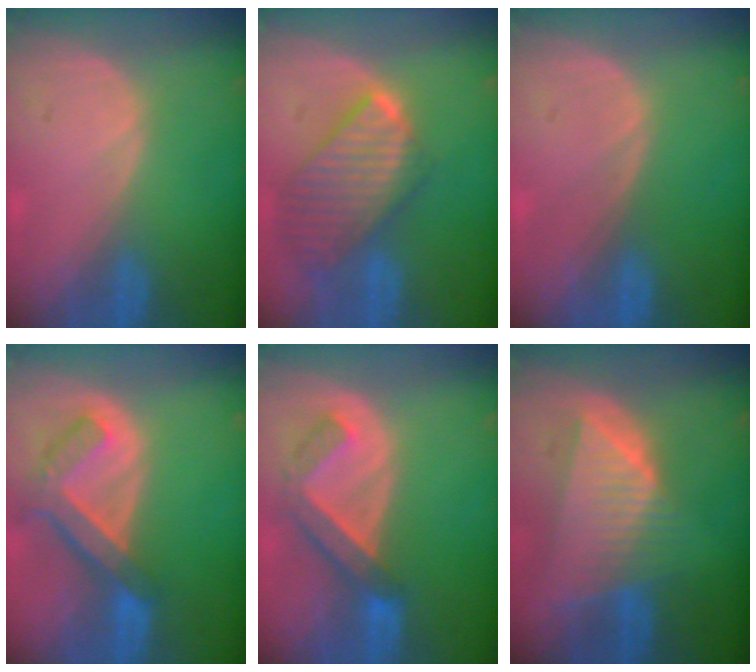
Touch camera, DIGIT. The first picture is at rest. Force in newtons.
{"total": 9.7, "press": 8.4, "slide": 4.9}
{"total": 0.0}
{"total": 7.6, "press": 6.6, "slide": 3.7}
{"total": 5.6, "press": 5.6, "slide": 0.3}
{"total": 8.7, "press": 7.9, "slide": 3.8}